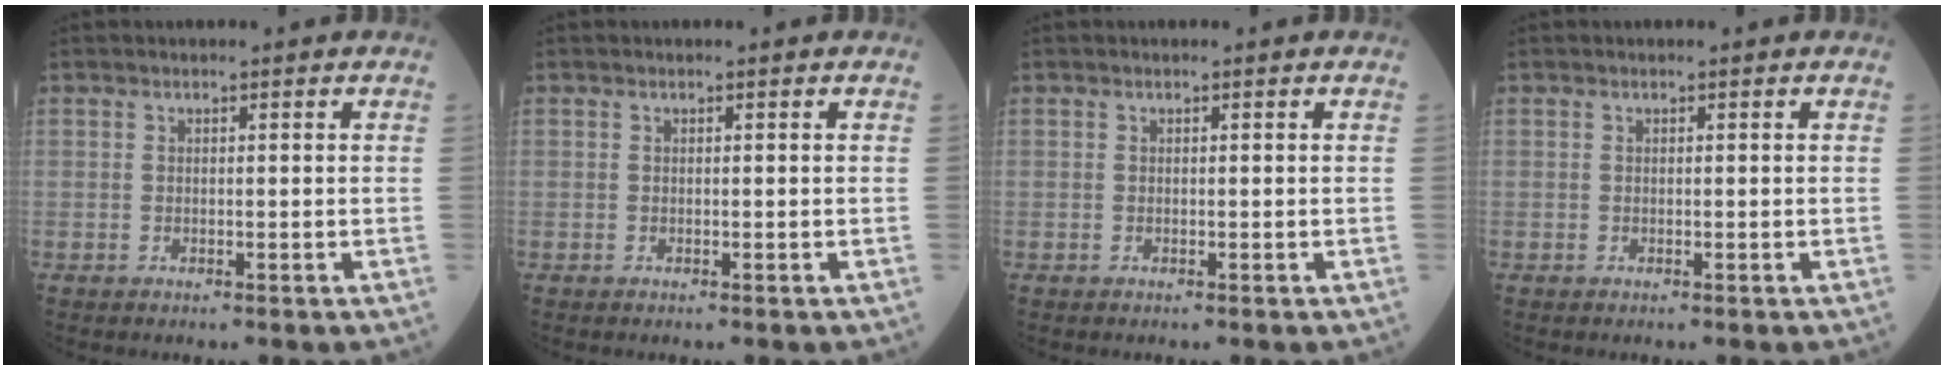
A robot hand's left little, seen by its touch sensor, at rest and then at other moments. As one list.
[{"total": 0.0}, {"total": 0.0}, {"total": 0.0}]